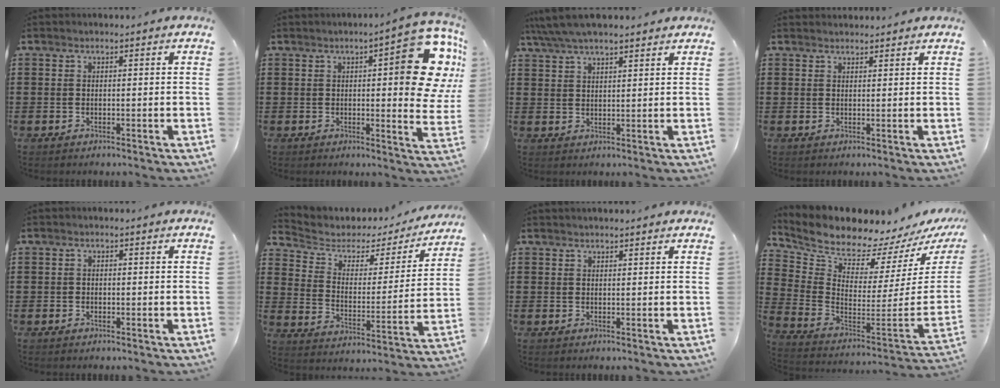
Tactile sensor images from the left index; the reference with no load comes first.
{"total": 12.7, "force": [3.9, 3.3, 11.7], "torque": [-0.148, -0.024, 0.060]}
{"total": 4.8, "force": [4.2, 0.8, 2.3], "torque": [-0.056, -0.002, 0.077]}
{"total": 1.2, "force": [1.2, 0.2, 0.0], "torque": [-0.002, 0.001, 0.024]}
{"total": 0.6, "force": [-0.4, 0.4, 0.2], "torque": [-0.005, -0.001, -0.008]}
{"total": 3.9, "force": [2.8, 2.5, 1.1], "torque": [-0.048, -0.016, 0.040]}
{"total": 1.0, "force": [1.0, 0.1, 0.1], "torque": [-0.004, 0.000, 0.020]}
{"total": 7.9, "force": [7.7, 0.9, 1.2], "torque": [-0.069, -0.091, 0.127]}